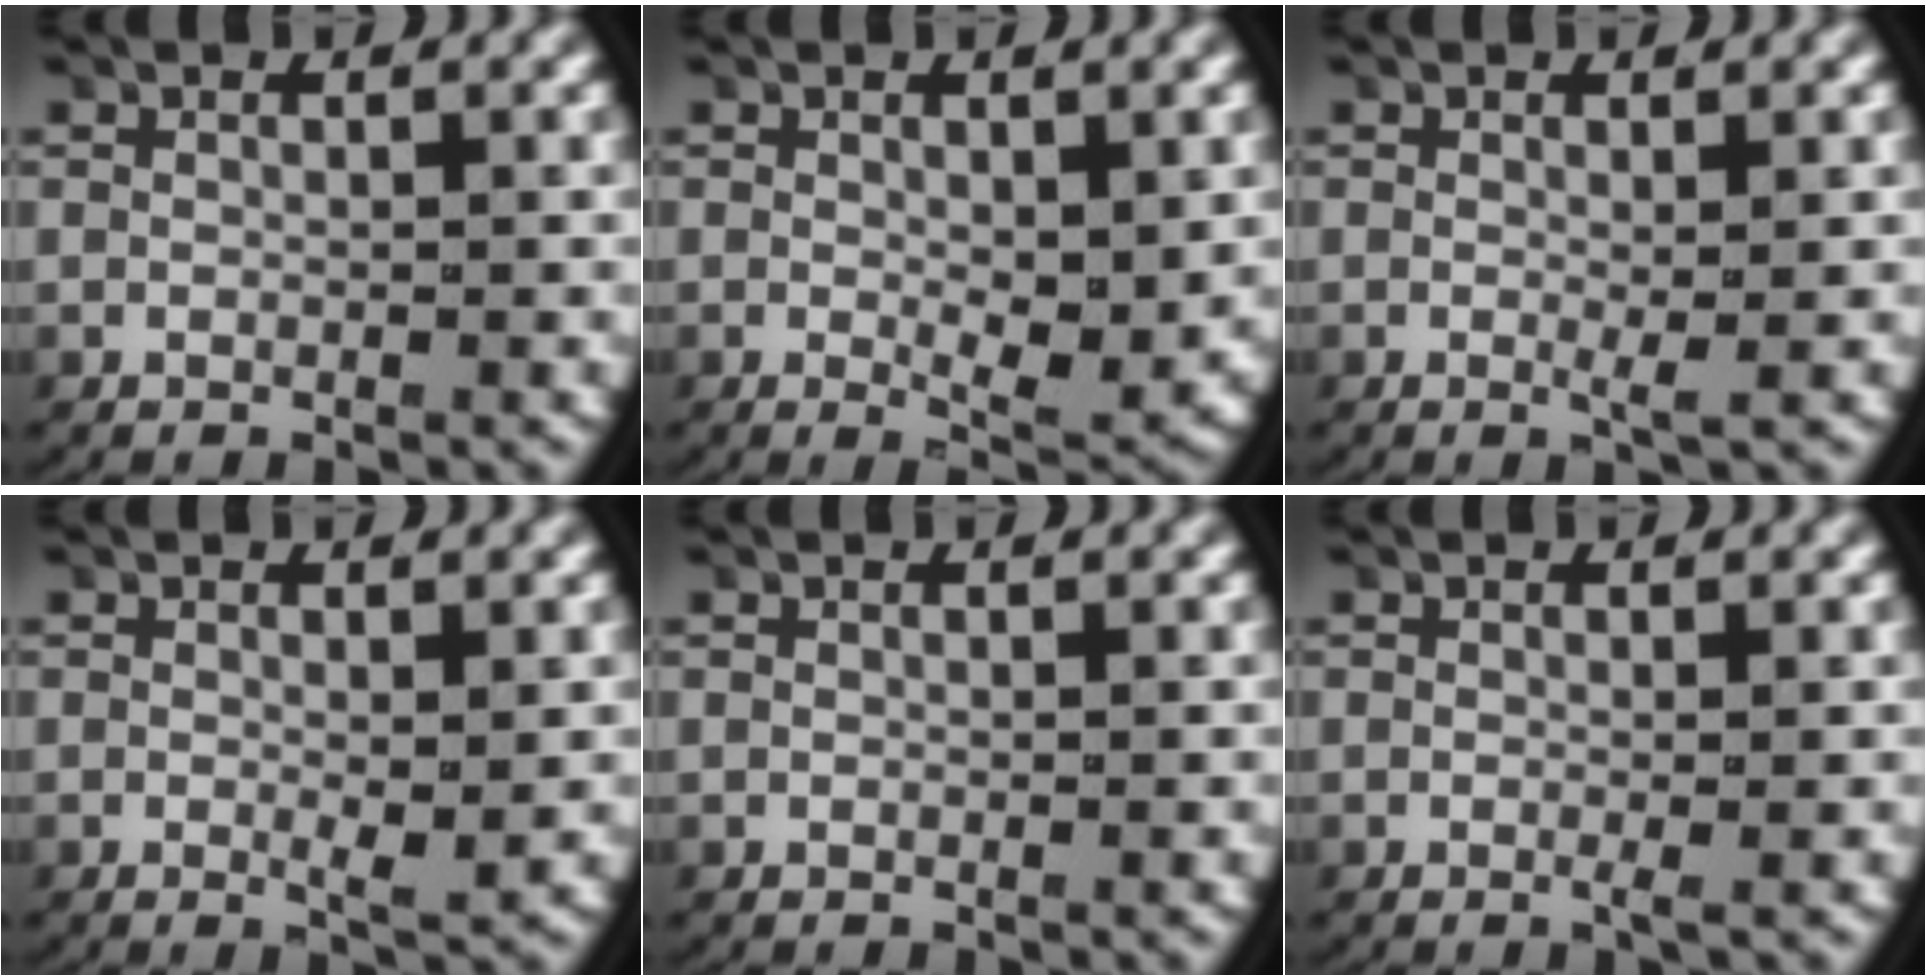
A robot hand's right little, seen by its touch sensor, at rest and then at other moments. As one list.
[{"total": 3.0, "force": [0.0, 1.4, 2.7], "torque": [-0.048, -0.024, 0.009]}, {"total": 0.9, "force": [0.1, 0.0, 0.9], "torque": [-0.019, -0.008, 0.003]}, {"total": 1.4, "force": [0.0, 0.3, 1.4], "torque": [-0.027, -0.011, 0.002]}, {"total": 0.0}, {"total": 0.6, "force": [-0.2, 0.0, 0.6], "torque": [-0.012, -0.002, -0.005]}]